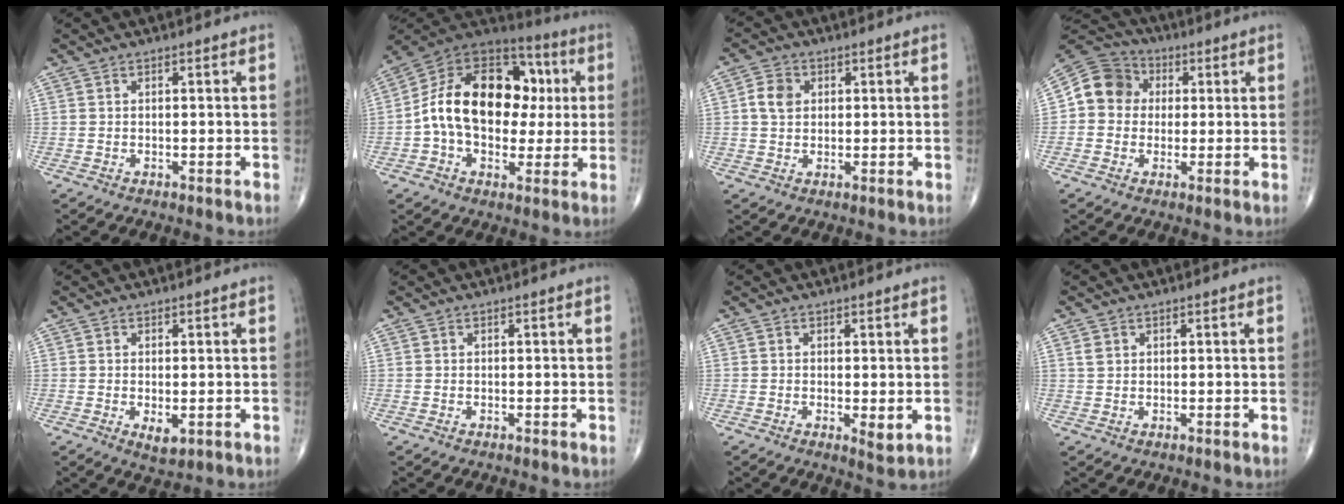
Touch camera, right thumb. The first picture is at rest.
{"total": 22.5, "force": [1.2, 15.2, 16.6], "torque": [-0.247, 0.035, 0.015]}
{"total": 4.4, "force": [0.8, 3.5, 2.5], "torque": [-0.041, 0.003, 0.012]}
{"total": 9.4, "force": [0.9, 8.5, 4.0], "torque": [-0.050, 0.021, 0.002]}
{"total": 3.0, "force": [-0.7, 1.4, 2.5], "torque": [-0.035, -0.007, -0.005]}
{"total": 0.0}
{"total": 2.5, "force": [-0.2, 0.8, 2.4], "torque": [-0.033, -0.009, -0.004]}
{"total": 1.5, "force": [0.7, 1.1, 0.7], "torque": [-0.010, 0.001, 0.014]}